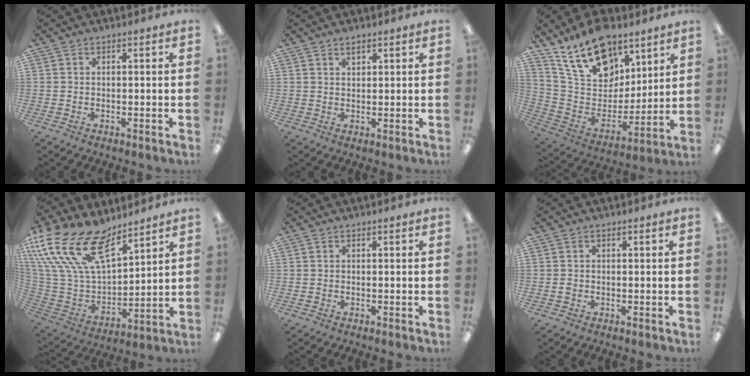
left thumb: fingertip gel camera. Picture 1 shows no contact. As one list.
[{"total": 1.7, "force": [1.5, 0.7, 0.7], "torque": [-0.007, -0.004, 0.025]}, {"total": 19.3, "force": [13.0, 11.0, 9.0], "torque": [-0.159, -0.068, 0.238]}, {"total": 22.4, "force": [14.3, 11.3, 13.0], "torque": [-0.290, -0.094, 0.261]}, {"total": 0.0}, {"total": 0.7, "force": [-0.1, 0.7, 0.3], "torque": [-0.006, 0.004, -0.004]}]